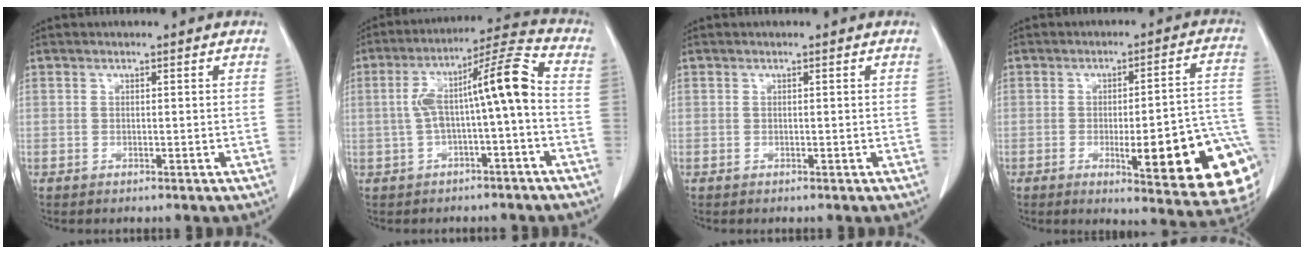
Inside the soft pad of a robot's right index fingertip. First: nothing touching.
{"total": 10.7, "force": [-0.6, 0.7, 10.6], "torque": [-0.182, 0.043, -0.012]}
{"total": 0.0}
{"total": 19.9, "force": [-6.1, 3.1, 18.8], "torque": [-0.139, 0.011, -0.063]}